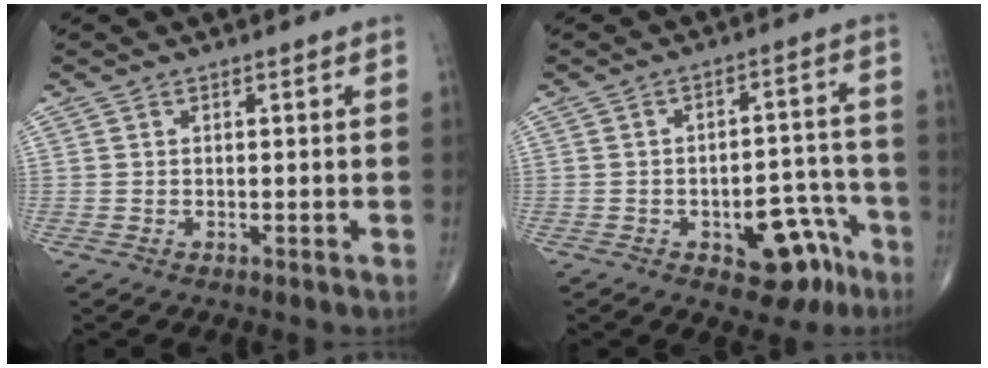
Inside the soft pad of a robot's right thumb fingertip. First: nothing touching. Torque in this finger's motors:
{"motor_torque": [1.17, 0.82, 0.73, -0.62, 0.07]}